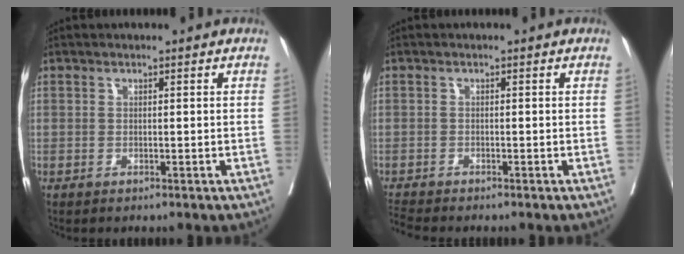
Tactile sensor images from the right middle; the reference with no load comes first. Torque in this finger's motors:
{"motor_torque": [0.40, -0.59, 0.05, 0.01]}